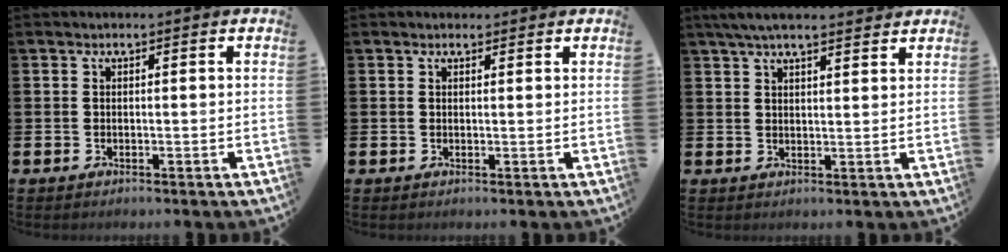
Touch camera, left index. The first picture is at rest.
{"total": 1.0, "force": [0.8, 0.5, 0.1], "torque": [0.014, -0.001, 0.012]}
{"total": 4.6, "force": [4.2, 0.8, 1.8], "torque": [-0.043, -0.009, 0.076]}